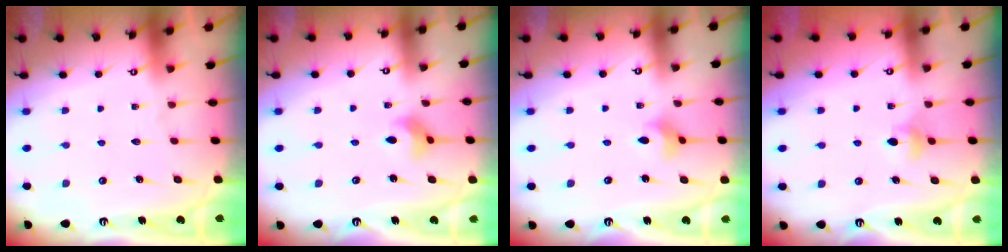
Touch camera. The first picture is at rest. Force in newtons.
{"total": 3.7, "press": 3.6, "slide": 0.7}
{"total": 3.0, "press": 2.9, "slide": 0.7}
{"total": 4.0, "press": 3.9, "slide": 0.7}